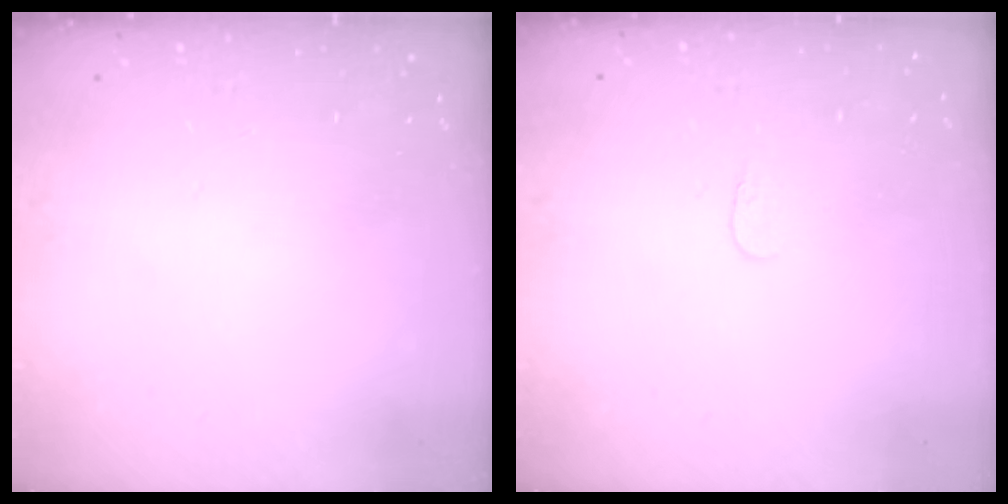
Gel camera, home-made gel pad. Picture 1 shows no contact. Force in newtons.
{"total": 3.8, "press": 3.8, "slide": 0.3}